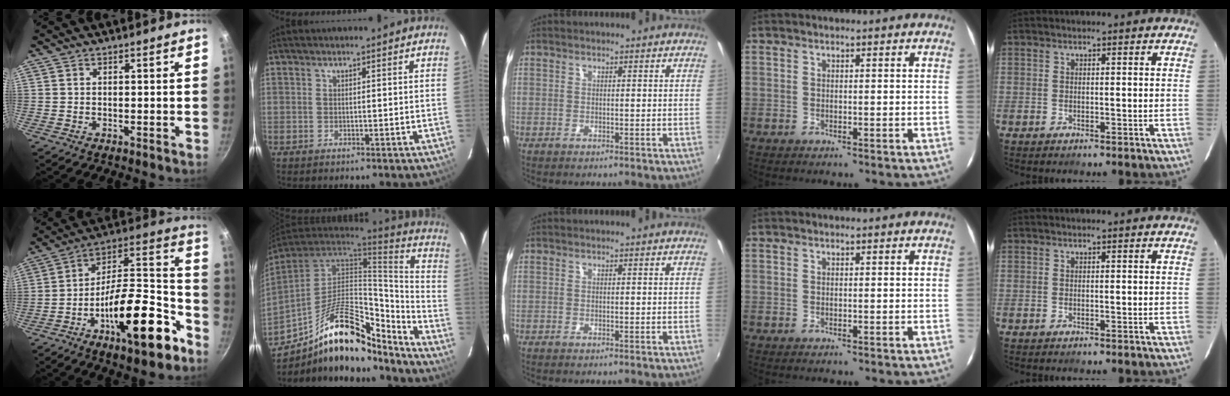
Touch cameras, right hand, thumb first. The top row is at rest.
{"thumb": {"total": 23.2, "force": [-11.5, 8.5, 18.2], "torque": [-0.234, 0.082, -0.190]}, "index": {"total": 24.3, "force": [-16.5, 9.5, 15.2], "torque": [-0.268, 0.011, -0.252]}}